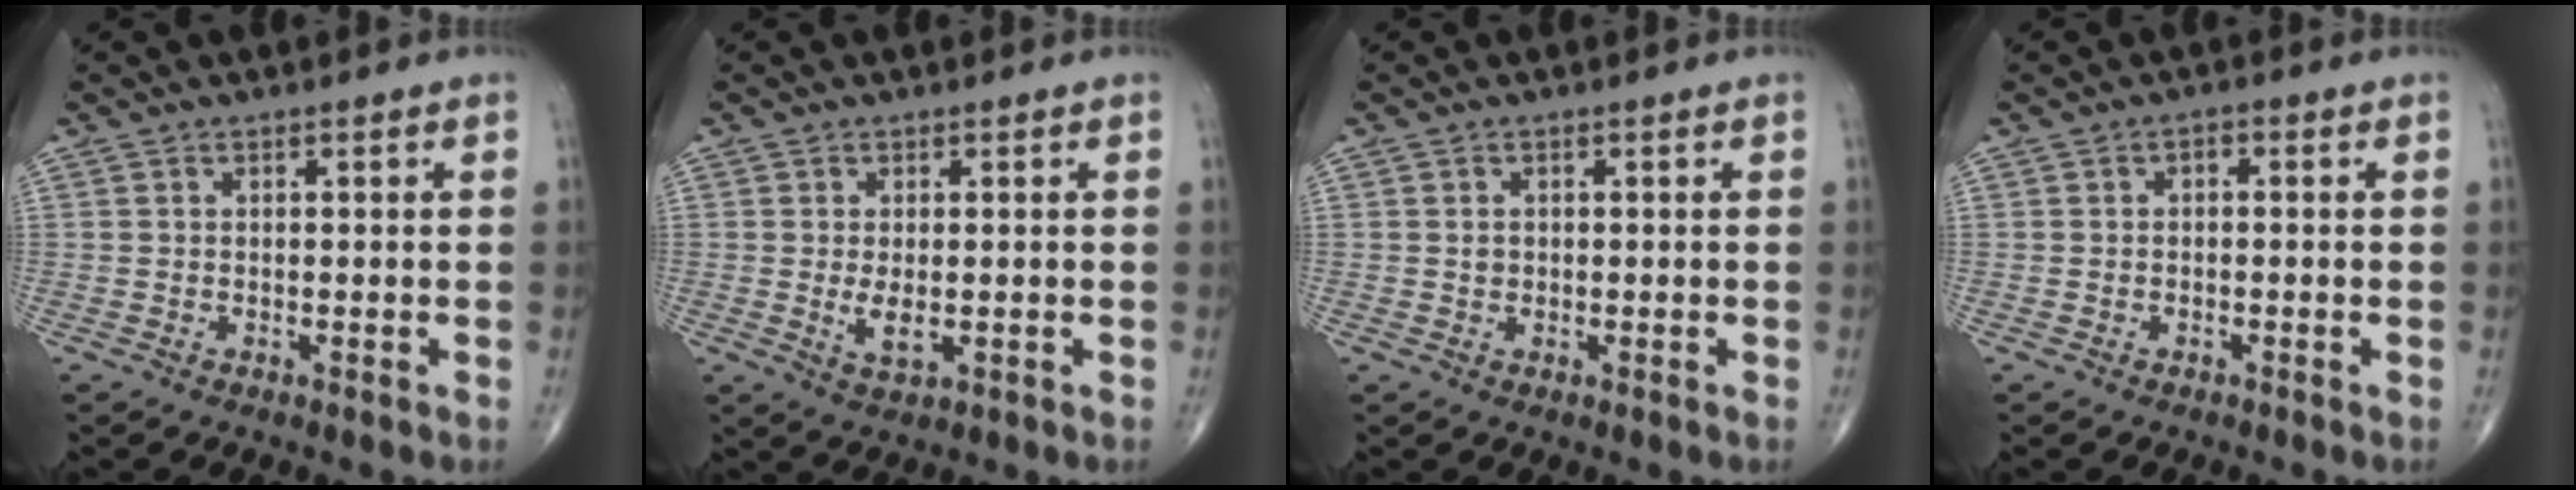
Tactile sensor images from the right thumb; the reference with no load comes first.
{"total": 3.3, "force": [-0.3, 1.6, 2.9], "torque": [-0.053, -0.009, -0.003]}
{"total": 1.1, "force": [0.1, 0.9, 0.6], "torque": [-0.009, 0.001, 0.002]}
{"total": 1.0, "force": [-0.1, 0.7, 0.7], "torque": [-0.004, 0.009, -0.008]}